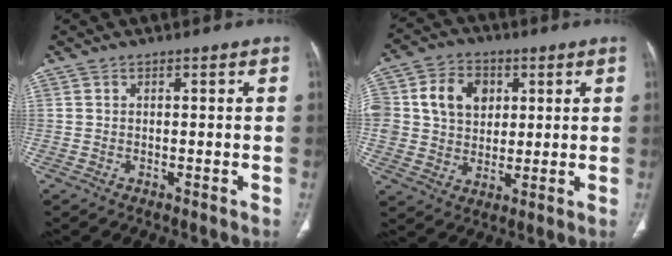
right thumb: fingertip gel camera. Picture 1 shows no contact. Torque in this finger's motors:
{"motor_torque": [0.25, 0.24, 0.64, 0.42, 0.12]}